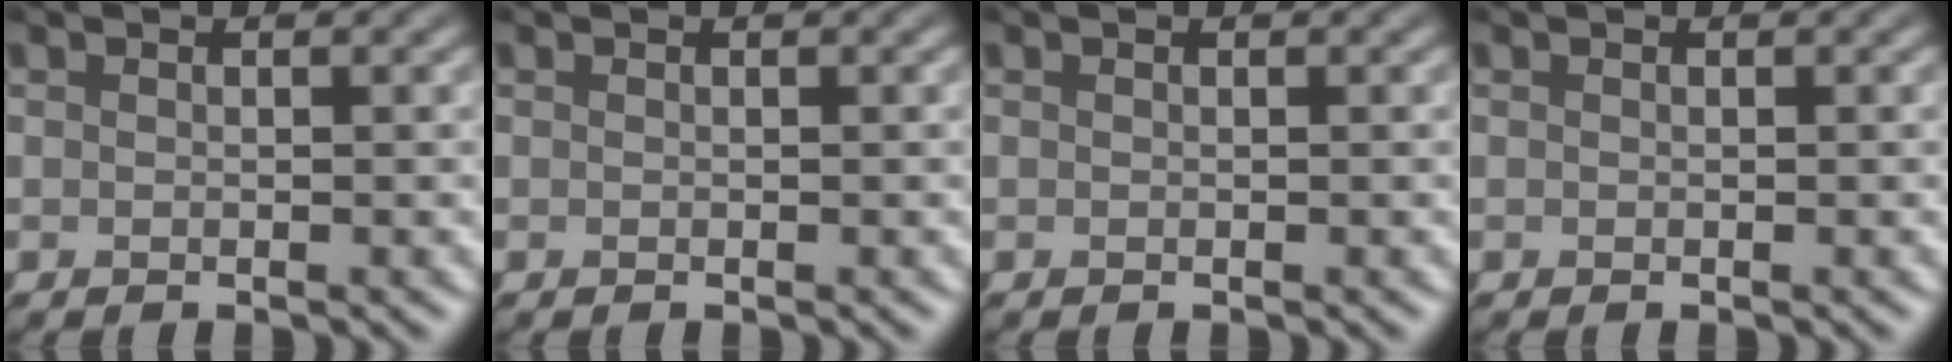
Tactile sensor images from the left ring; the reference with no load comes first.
{"total": 0.0}
{"total": 0.0}
{"total": 0.0}